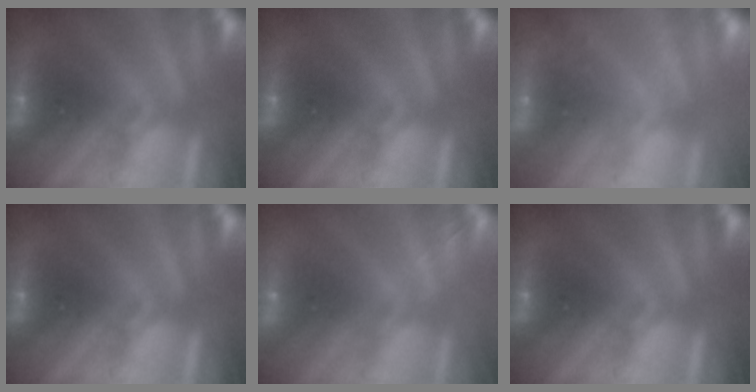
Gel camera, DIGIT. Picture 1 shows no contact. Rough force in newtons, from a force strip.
{"total": 0.0}
{"total": 2.3}
{"total": 0.0}
{"total": 2.1}
{"total": 0.0}